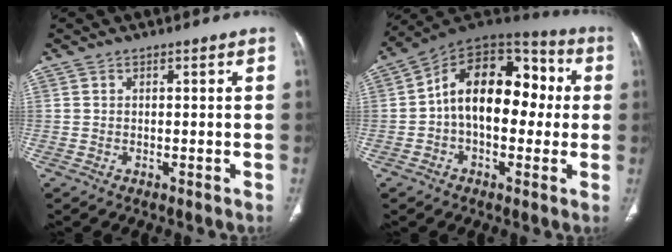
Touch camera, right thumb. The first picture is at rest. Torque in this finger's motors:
{"motor_torque": [-0.66, 1.50, 0.74, 0.13, 0.36]}